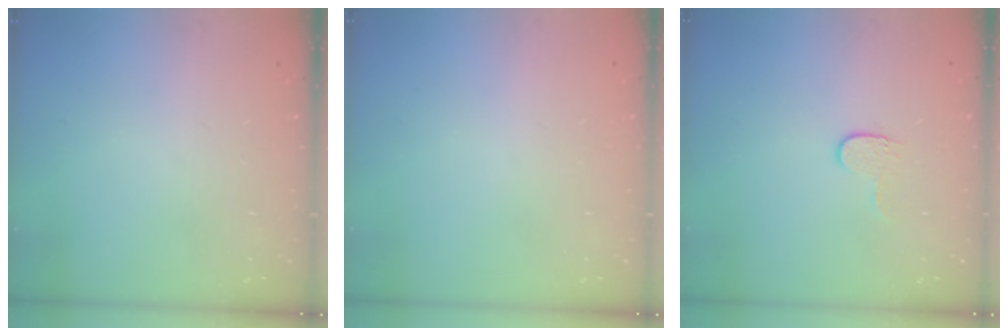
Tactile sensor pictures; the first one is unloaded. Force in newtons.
{"total": 0.0}
{"total": 3.6, "press": 3.6, "slide": 0.4}